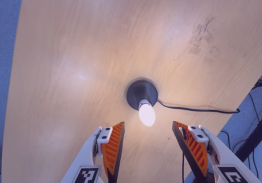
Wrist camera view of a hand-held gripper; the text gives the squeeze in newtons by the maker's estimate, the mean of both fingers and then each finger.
{"total": 0.0}